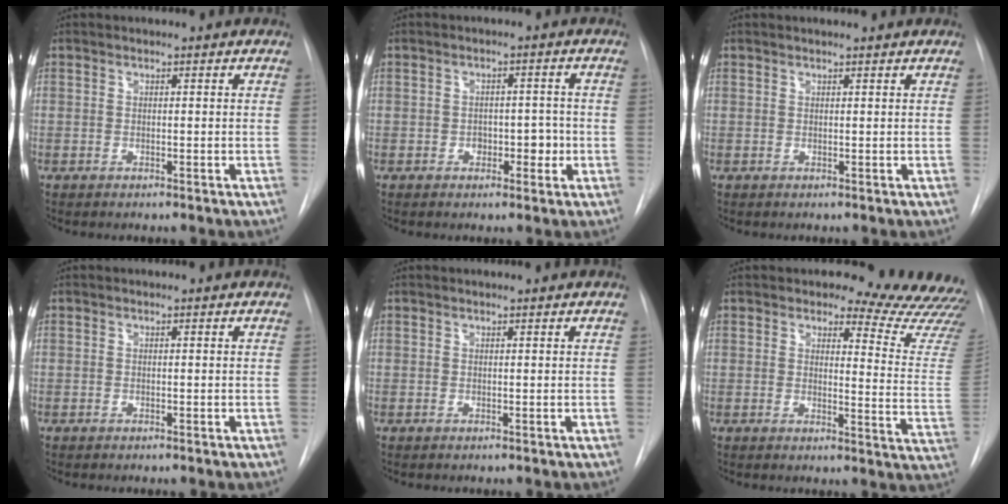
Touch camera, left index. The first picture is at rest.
{"total": 3.4, "force": [-1.0, 2.3, 2.4], "torque": [-0.021, 0.010, -0.011]}
{"total": 2.3, "force": [2.2, 0.3, 0.7], "torque": [-0.009, 0.016, 0.027]}
{"total": 0.0}
{"total": 1.4, "force": [1.3, 0.1, 0.4], "torque": [-0.007, 0.015, 0.019]}
{"total": 15.9, "force": [15.4, 3.1, 2.6], "torque": [0.006, -0.129, 0.139]}